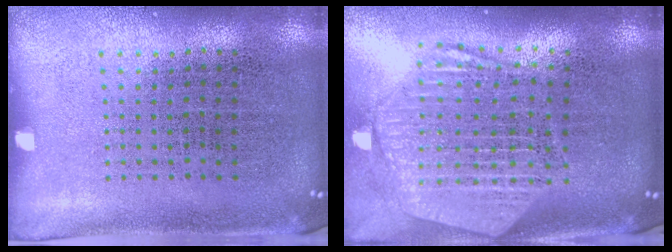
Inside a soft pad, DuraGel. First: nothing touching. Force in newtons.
{"total": 2.7, "press": 2.2, "slide": 1.5}